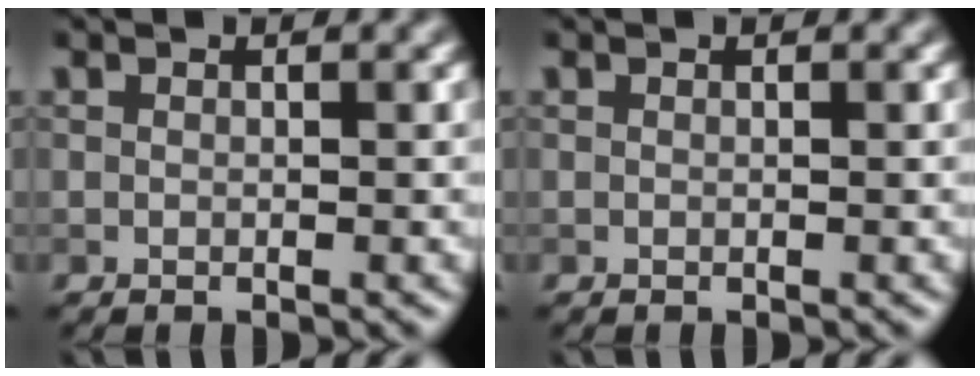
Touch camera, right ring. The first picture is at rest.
{"total": 0.0}